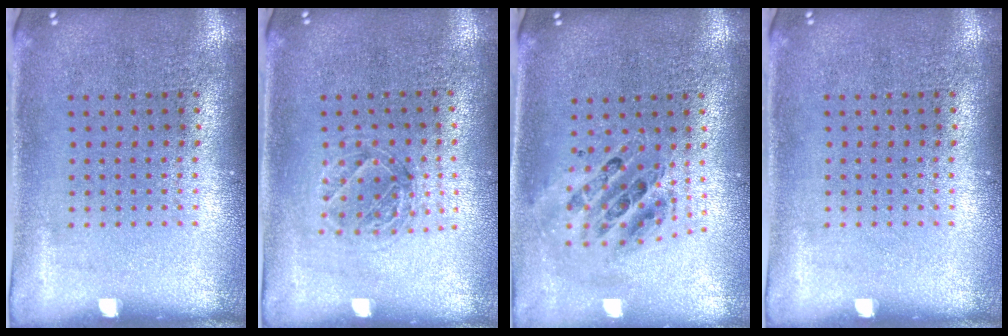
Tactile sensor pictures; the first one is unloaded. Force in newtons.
{"total": 1.1, "press": 1.1, "slide": 0.4}
{"total": 0.9, "press": 0.9, "slide": 0.2}
{"total": 0.0}